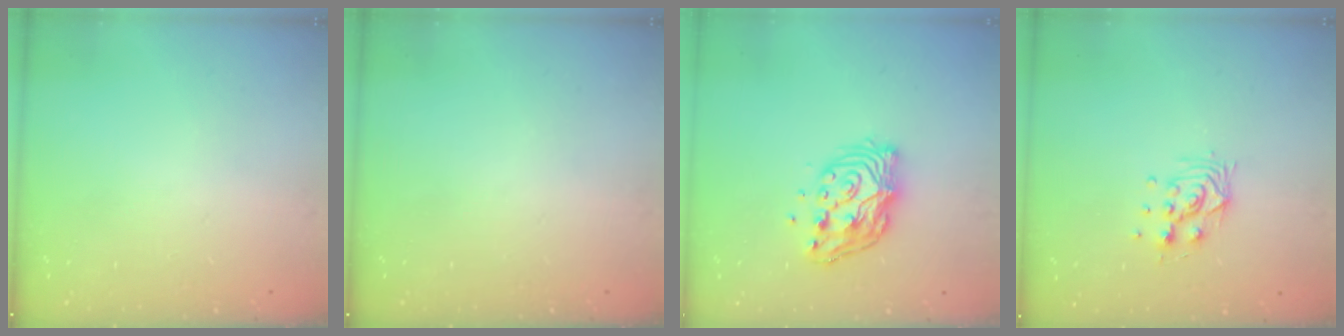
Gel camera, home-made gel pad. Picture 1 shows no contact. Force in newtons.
{"total": 0.0}
{"total": 13.8, "press": 13.7, "slide": 1.6}
{"total": 8.3, "press": 8.3, "slide": 0.7}